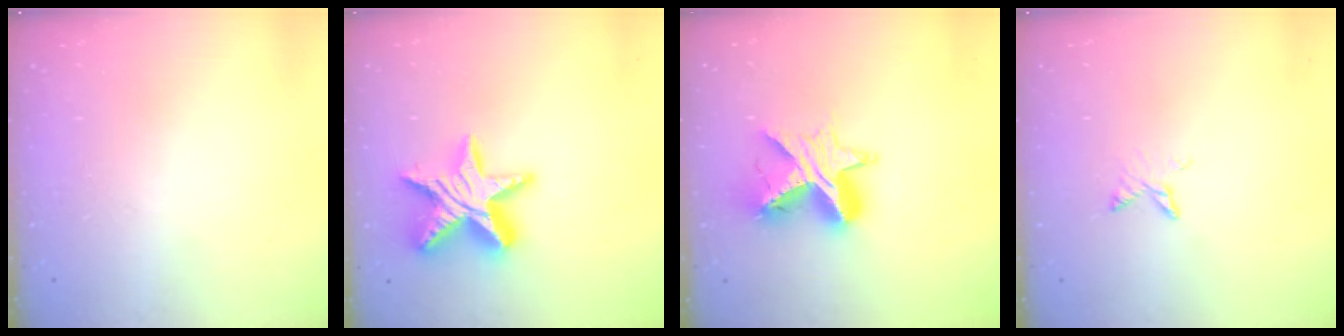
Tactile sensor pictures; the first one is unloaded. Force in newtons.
{"total": 18.8, "press": 18.8, "slide": 1.4}
{"total": 11.8, "press": 11.8, "slide": 1.0}
{"total": 3.6, "press": 3.6, "slide": 0.4}